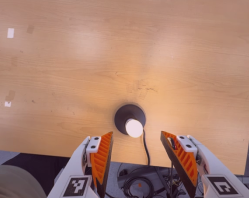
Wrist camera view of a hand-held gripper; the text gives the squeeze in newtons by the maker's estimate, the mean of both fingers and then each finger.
{"total": 0.0}